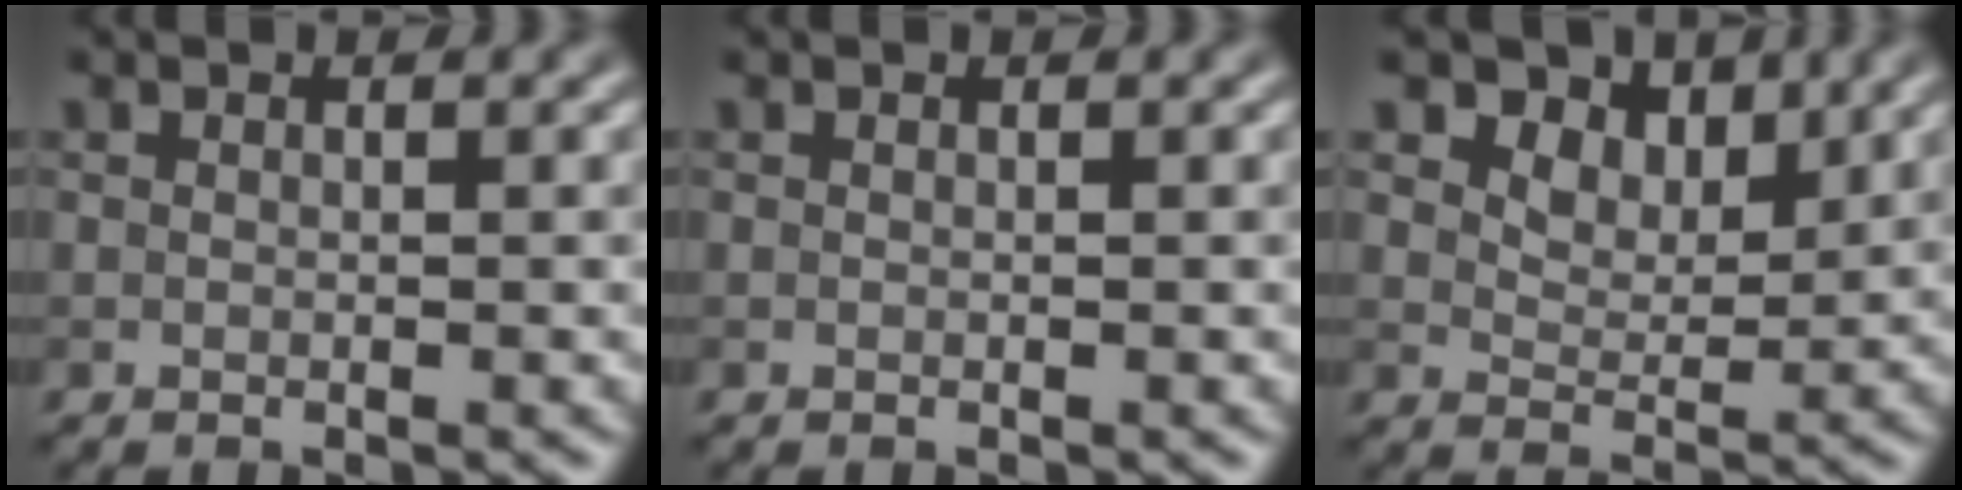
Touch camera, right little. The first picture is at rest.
{"total": 0.0}
{"total": 6.2, "force": [4.2, 3.7, 2.8], "torque": [-0.068, -0.010, 0.077]}